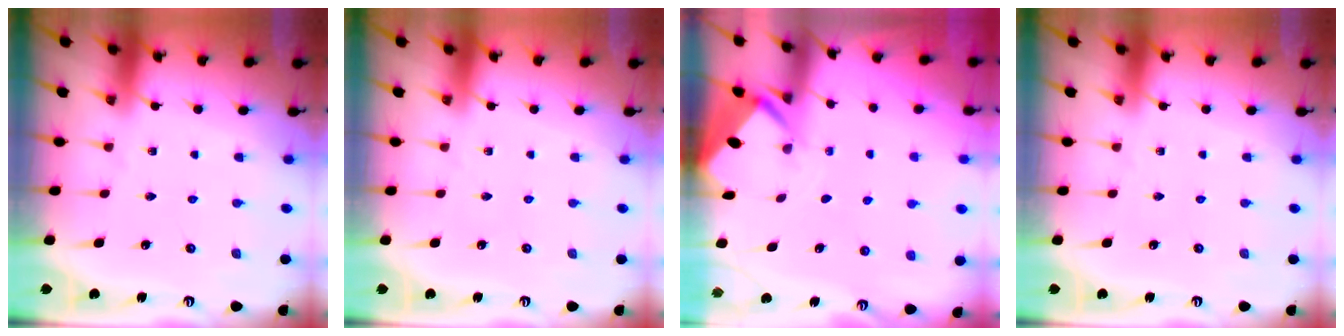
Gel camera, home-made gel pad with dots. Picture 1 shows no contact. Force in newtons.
{"total": 0.0}
{"total": 2.8, "press": 2.8, "slide": 0.2}
{"total": 0.0}